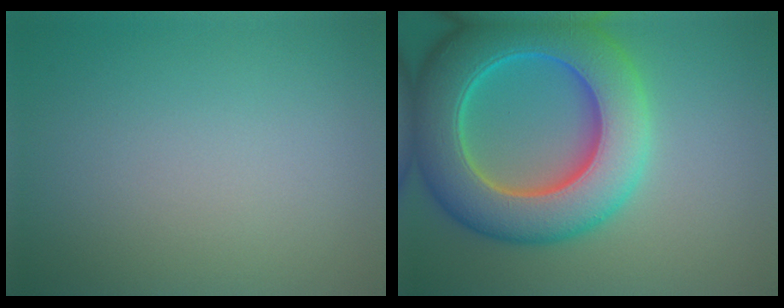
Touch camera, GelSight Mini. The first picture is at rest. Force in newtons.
{"total": 11.7, "press": 11.7, "slide": 0.2}